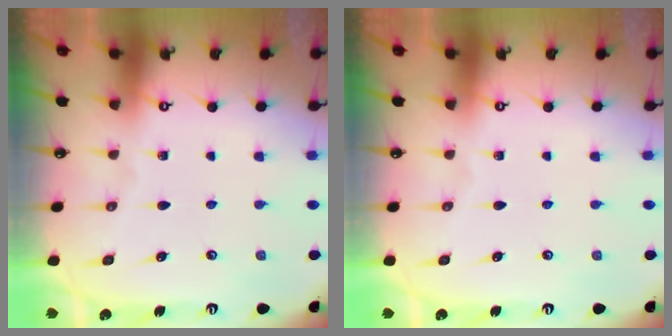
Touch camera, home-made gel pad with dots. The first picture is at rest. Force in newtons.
{"total": 0.0}